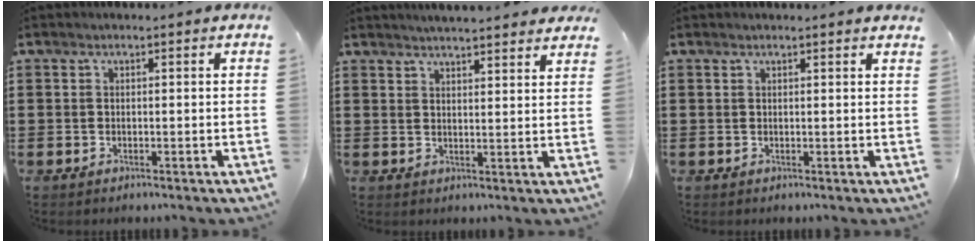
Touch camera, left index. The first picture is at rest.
{"total": 3.2, "force": [3.1, -0.3, 0.2], "torque": [-0.014, -0.012, 0.056]}
{"total": 0.9, "force": [0.8, -0.1, 0.4], "torque": [-0.008, -0.002, 0.017]}